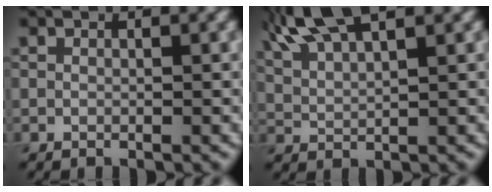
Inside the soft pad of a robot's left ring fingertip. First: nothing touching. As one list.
[{"total": 7.2, "force": [5.1, 2.1, 4.6], "torque": [-0.091, 0.031, 0.072]}]